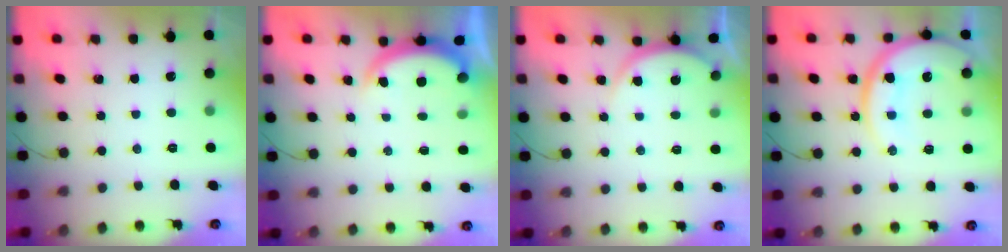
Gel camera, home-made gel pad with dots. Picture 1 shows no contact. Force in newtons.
{"total": 4.0, "press": 4.0, "slide": 0.5}
{"total": 5.5, "press": 5.5, "slide": 0.4}
{"total": 15.4, "press": 15.3, "slide": 1.7}